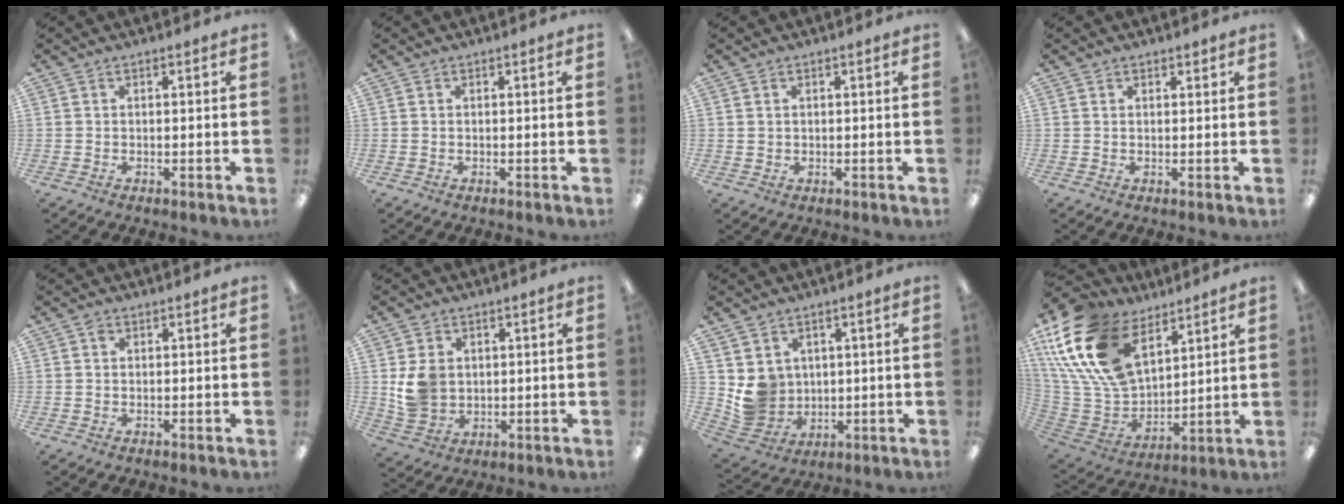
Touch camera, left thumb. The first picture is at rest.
{"total": 0.0}
{"total": 1.0, "force": [0.5, 0.9, 0.0], "torque": [0.000, 0.002, 0.010]}
{"total": 1.1, "force": [0.9, 0.6, 0.1], "torque": [-0.002, 0.001, 0.017]}
{"total": 1.0, "force": [0.4, 0.7, 0.5], "torque": [-0.012, 0.005, 0.006]}
{"total": 7.4, "force": [1.7, 6.4, 3.5], "torque": [-0.065, 0.009, 0.036]}
{"total": 7.8, "force": [2.3, 7.4, 1.3], "torque": [-0.034, -0.012, 0.056]}
{"total": 24.5, "force": [13.0, 14.3, 15.0], "torque": [-0.352, -0.056, 0.237]}